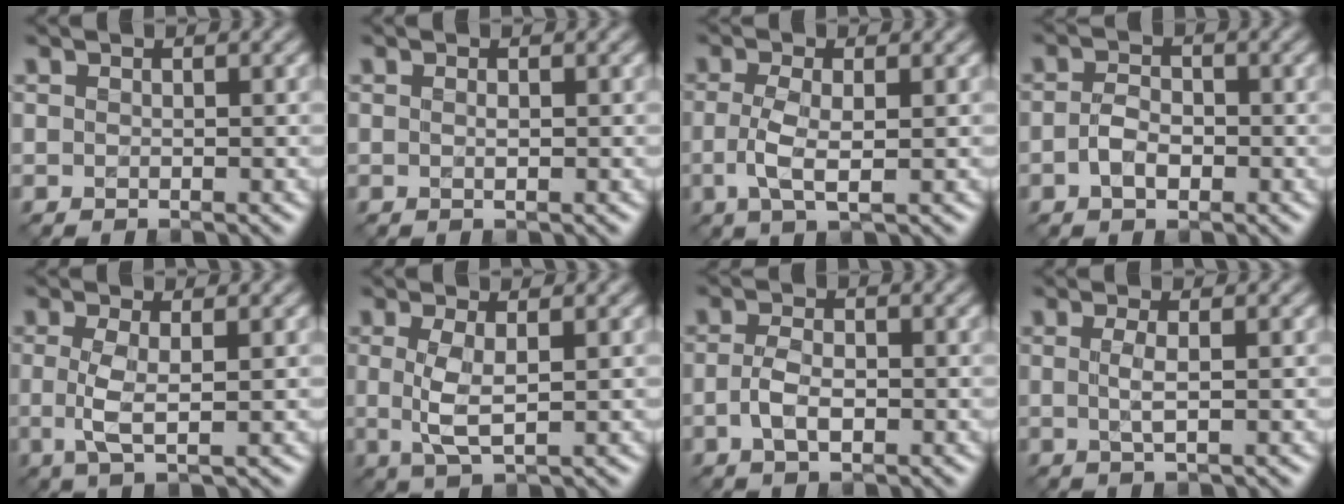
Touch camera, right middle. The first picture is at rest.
{"total": 0.6, "force": [0.0, 0.1, 0.5], "torque": [-0.011, 0.000, 0.001]}
{"total": 3.1, "force": [-0.3, 1.1, 2.9], "torque": [-0.066, -0.004, -0.007]}
{"total": 2.4, "force": [-0.7, 1.5, 1.7], "torque": [-0.036, 0.001, -0.016]}
{"total": 2.9, "force": [0.0, 0.7, 2.8], "torque": [-0.063, -0.002, 0.000]}
{"total": 3.1, "force": [0.2, 0.9, 3.0], "torque": [-0.067, -0.003, 0.006]}
{"total": 2.8, "force": [-0.7, 1.5, 2.2], "torque": [-0.047, -0.003, -0.014]}
{"total": 1.8, "force": [0.1, 0.4, 1.8], "torque": [-0.036, 0.002, 0.001]}